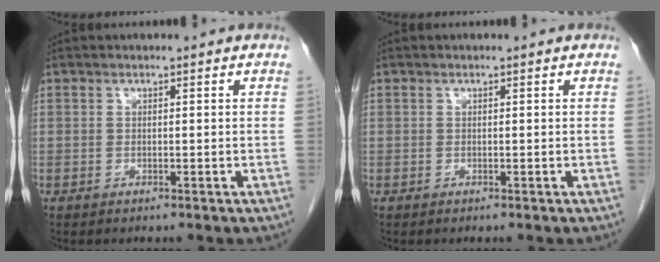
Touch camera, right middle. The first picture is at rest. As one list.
[{"total": 0.0}]